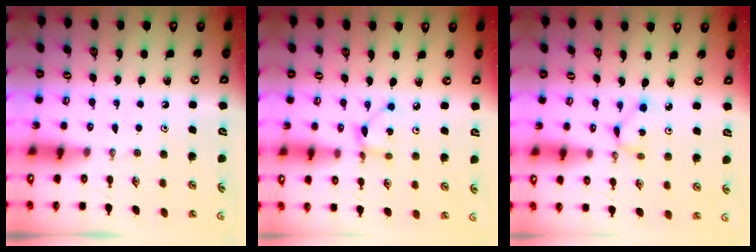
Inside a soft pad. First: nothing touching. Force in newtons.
{"total": 2.2, "press": 2.2, "slide": 0.2}
{"total": 1.9, "press": 1.9, "slide": 0.1}